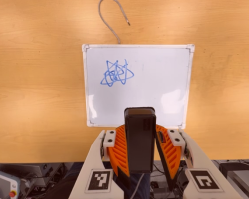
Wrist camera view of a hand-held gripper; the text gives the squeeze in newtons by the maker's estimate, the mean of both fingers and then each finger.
{"total": 6.2, "left": 5.3, "right": 7.1}